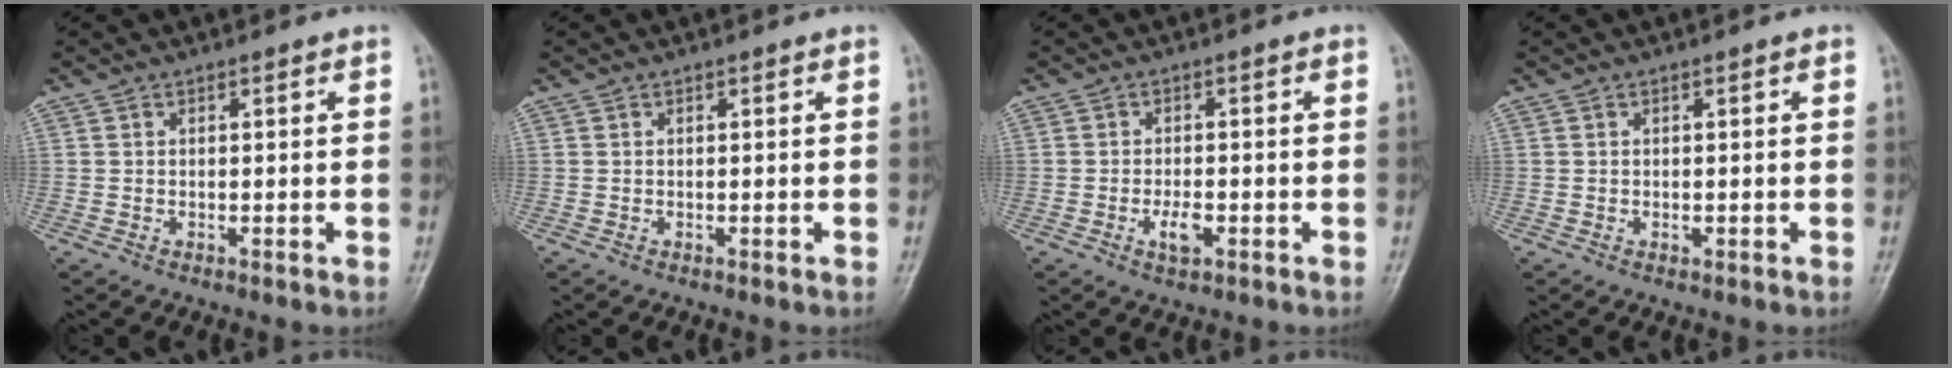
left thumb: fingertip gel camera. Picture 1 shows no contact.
{"total": 0.0}
{"total": 3.4, "force": [-1.3, 1.5, 2.8], "torque": [-0.049, 0.003, -0.021]}
{"total": 0.8, "force": [-0.1, 0.5, 0.6], "torque": [-0.007, 0.007, 0.001]}